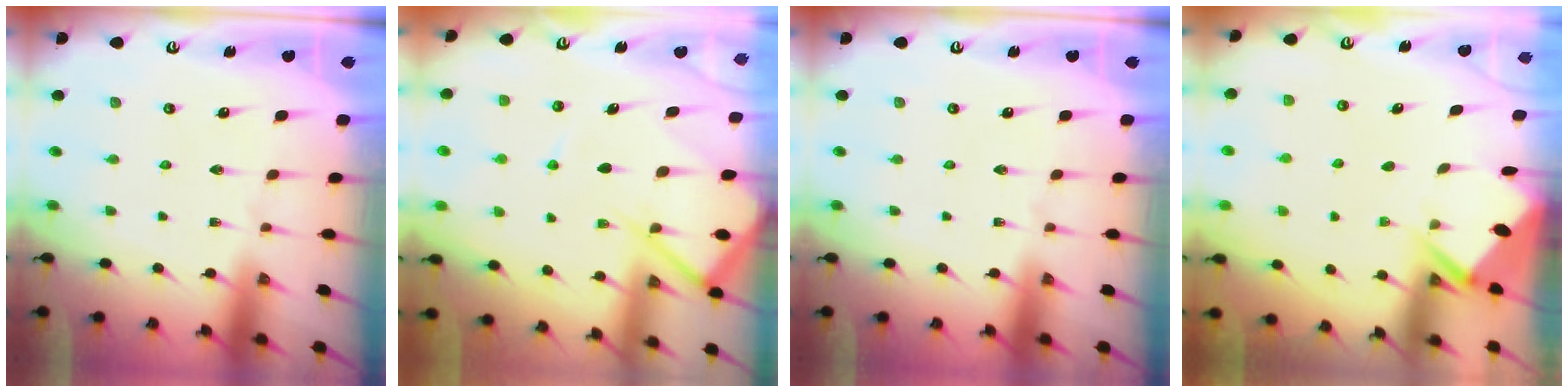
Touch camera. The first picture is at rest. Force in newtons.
{"total": 9.8, "press": 9.7, "slide": 1.2}
{"total": 0.0}
{"total": 3.0, "press": 2.9, "slide": 0.4}